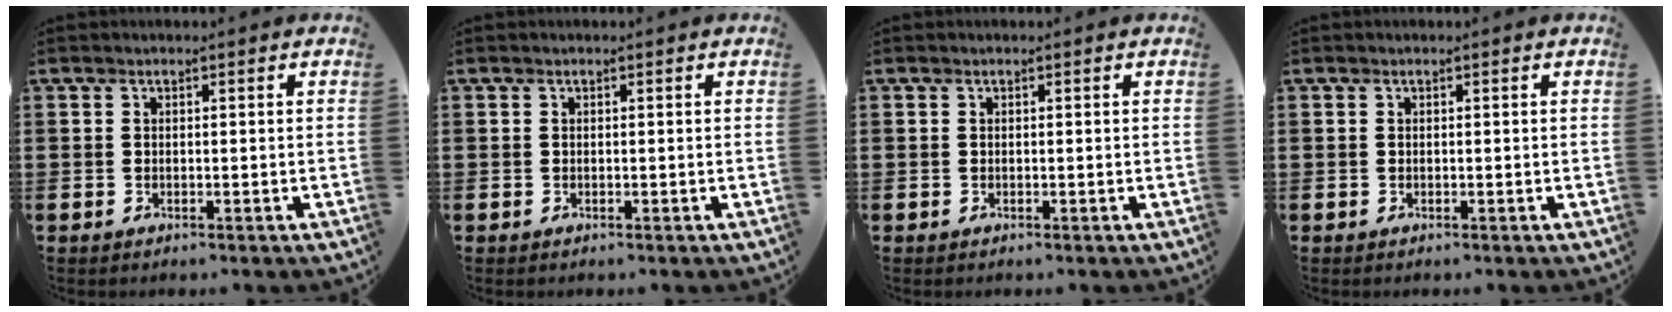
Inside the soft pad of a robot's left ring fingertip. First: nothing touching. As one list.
[{"total": 0.0}, {"total": 0.0}, {"total": 0.0}]